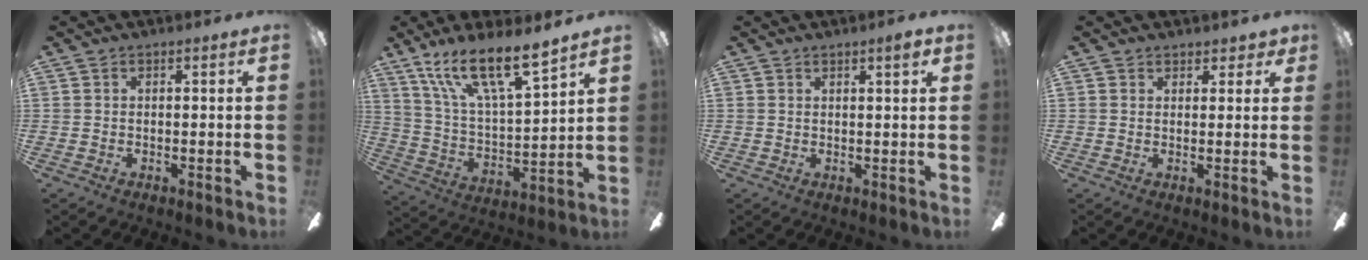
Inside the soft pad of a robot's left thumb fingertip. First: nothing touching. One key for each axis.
{"total": 17.0, "fx": 13.4, "fy": 3.8, "fz": 9.8, "tx": -0.188, "ty": -0.086, "tz": 0.234}
{"total": 2.2, "fx": 1.7, "fy": 0.3, "fz": 1.3, "tx": -0.011, "ty": -0.005, "tz": 0.026}
{"total": 3.1, "fx": 2.3, "fy": 2.0, "fz": 0.4, "tx": 0.005, "ty": -0.005, "tz": 0.041}